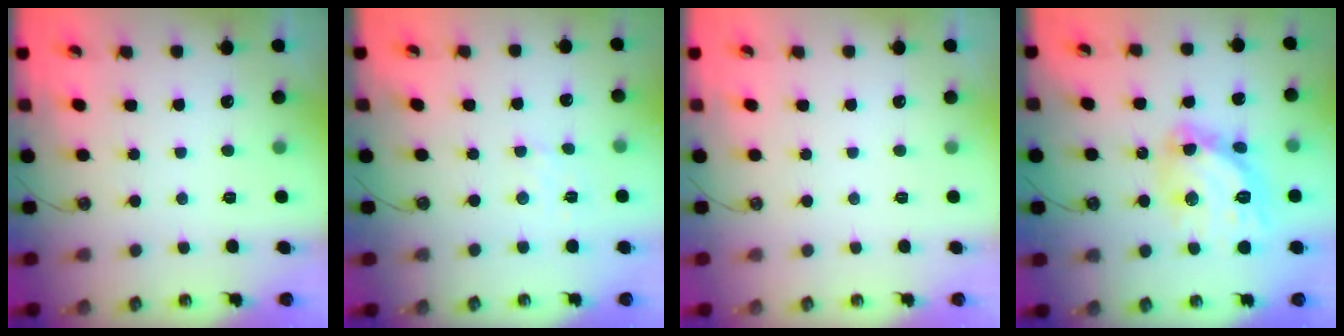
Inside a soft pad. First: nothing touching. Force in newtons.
{"total": 2.8, "press": 2.8, "slide": 0.5}
{"total": 0.0}
{"total": 15.4, "press": 15.4, "slide": 1.4}